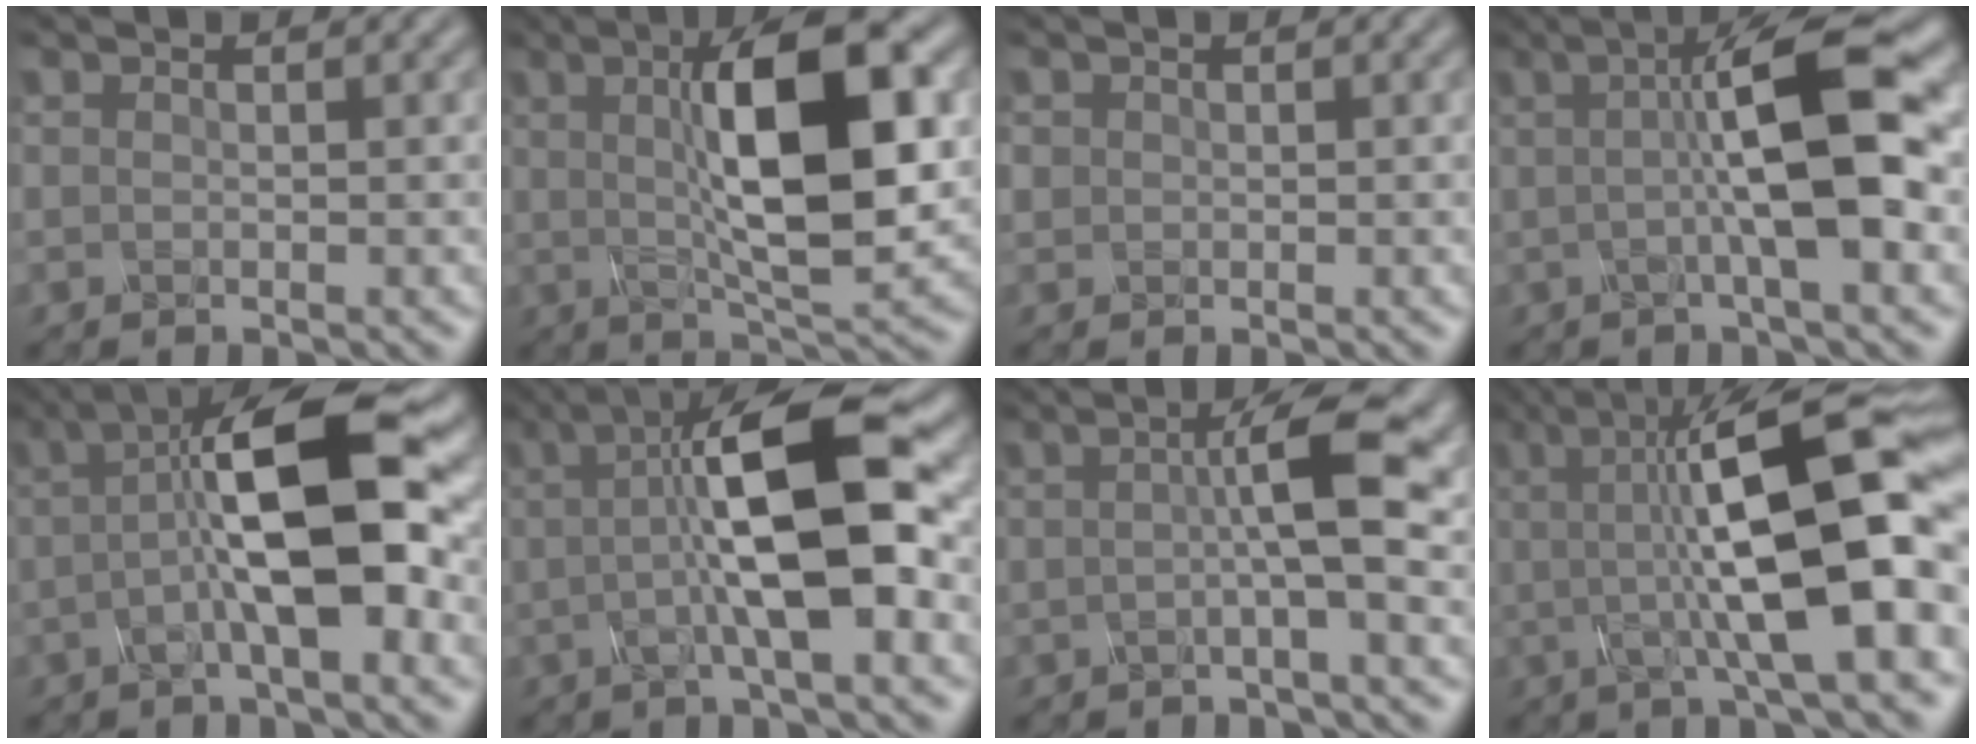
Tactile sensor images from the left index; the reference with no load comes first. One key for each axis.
{"total": 11.6, "fx": 1.9, "fy": 3.4, "fz": 10.9, "tx": -0.162, "ty": 0.008, "tz": 0.031}
{"total": 0.8, "fx": 0.2, "fy": 0.8, "fz": 0.1, "tx": 0.003, "ty": -0.001, "tz": 0.002}
{"total": 8.7, "fx": 0.7, "fy": 1.7, "fz": 8.5, "tx": -0.116, "ty": 0.011, "tz": 0.004}
{"total": 9.2, "fx": 0.5, "fy": 2.4, "fz": 8.9, "tx": -0.139, "ty": 0.014, "tz": 0.000}
{"total": 10.2, "fx": 0.7, "fy": 2.5, "fz": 9.9, "tx": -0.149, "ty": 0.015, "tz": 0.007}
{"total": 5.6, "fx": 0.6, "fy": 0.9, "fz": 5.5, "tx": -0.085, "ty": 0.010, "tz": 0.003}
{"total": 13.7, "fx": 0.8, "fy": 3.5, "fz": 13.2, "tx": -0.189, "ty": 0.018, "tz": 0.004}